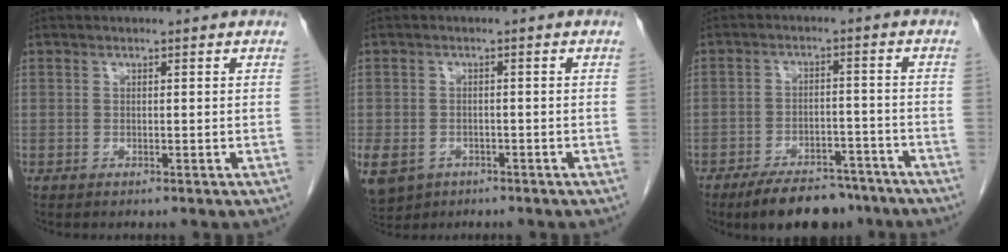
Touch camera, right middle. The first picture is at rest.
{"total": 14.8, "force": [-6.6, 11.8, 6.1], "torque": [-0.199, -0.014, -0.090]}
{"total": 10.9, "force": [-8.7, 4.4, 4.8], "torque": [-0.061, 0.006, -0.135]}